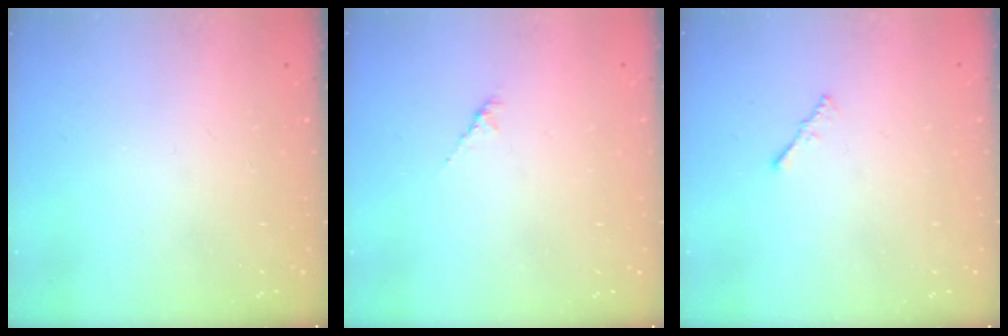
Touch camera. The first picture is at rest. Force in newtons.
{"total": 1.5, "press": 1.4, "slide": 0.5}
{"total": 0.7, "press": 0.6, "slide": 0.3}